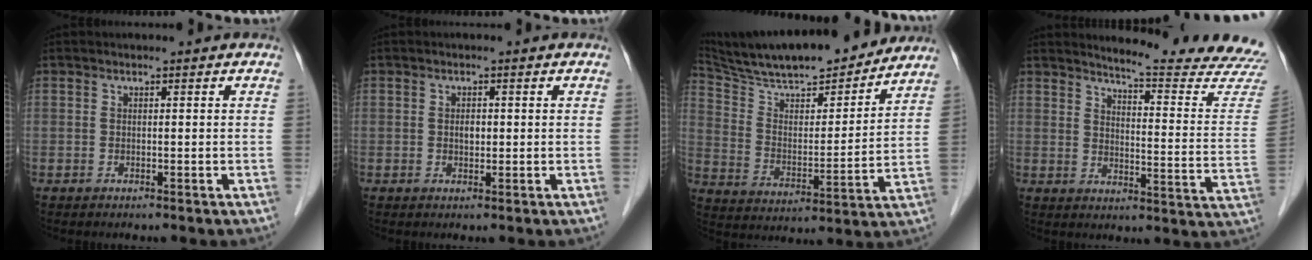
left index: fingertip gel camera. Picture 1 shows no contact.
{"total": 1.3, "force": [0.1, 0.8, 1.0], "torque": [-0.018, 0.001, 0.002]}
{"total": 22.2, "force": [19.7, 3.1, 9.7], "torque": [-0.167, 0.006, 0.308]}
{"total": 18.4, "force": [17.8, -1.0, 4.5], "torque": [-0.063, -0.135, 0.199]}